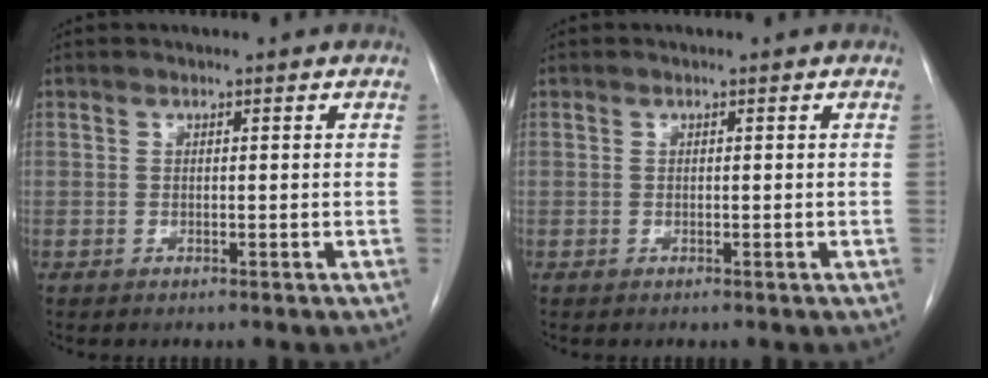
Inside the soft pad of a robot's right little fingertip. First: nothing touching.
{"total": 0.0}